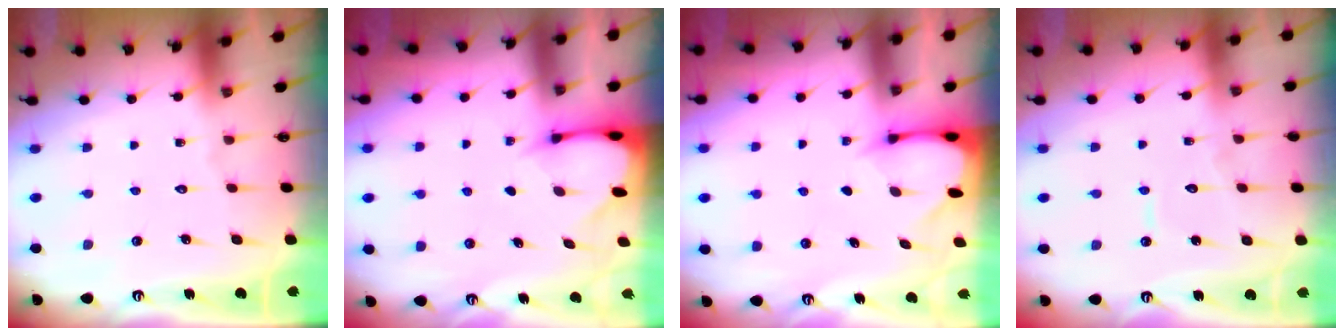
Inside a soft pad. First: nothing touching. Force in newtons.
{"total": 2.7, "press": 2.7, "slide": 0.3}
{"total": 2.4, "press": 2.4, "slide": 0.3}
{"total": 5.1, "press": 5.0, "slide": 0.5}